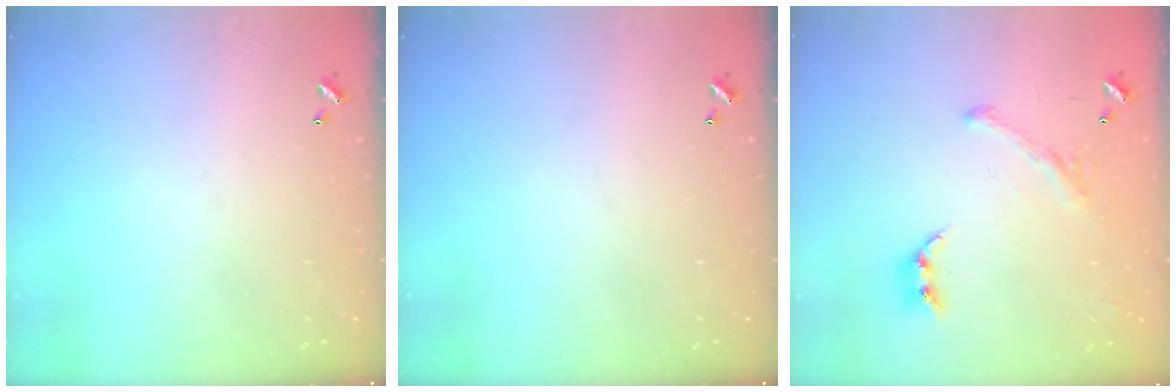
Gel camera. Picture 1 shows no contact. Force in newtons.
{"total": 0.0}
{"total": 1.8, "press": 1.2, "slide": 1.3}